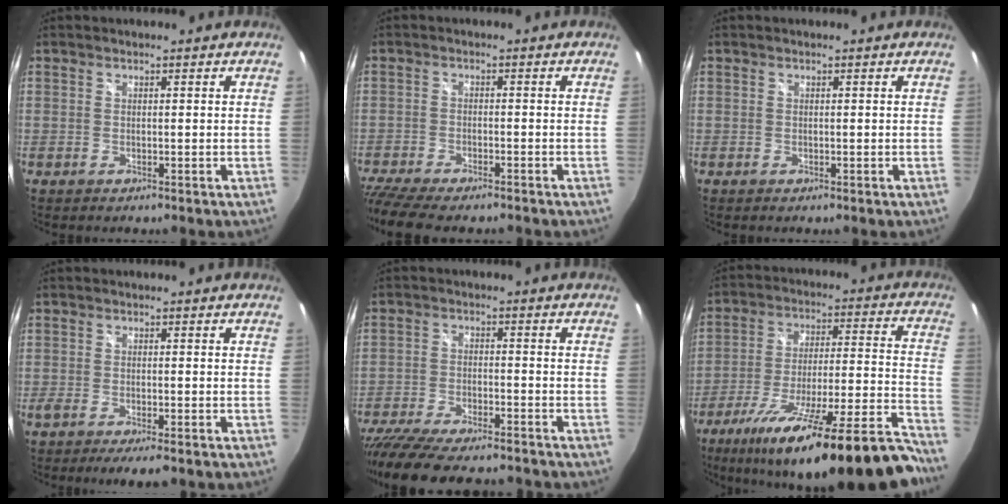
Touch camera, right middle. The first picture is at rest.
{"total": 11.4, "force": [-9.8, 2.4, 5.5], "torque": [-0.141, -0.040, -0.167]}
{"total": 0.0}
{"total": 4.8, "force": [-3.7, 0.5, 3.0], "torque": [-0.064, -0.020, -0.063]}
{"total": 18.9, "force": [-16.1, 4.0, 9.1], "torque": [-0.189, -0.044, -0.259]}
{"total": 30.6, "force": [-25.0, 2.0, 17.6], "torque": [-0.262, -0.067, -0.377]}